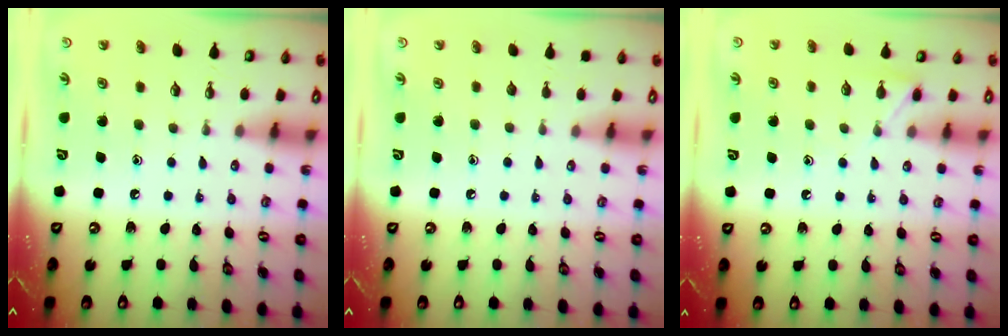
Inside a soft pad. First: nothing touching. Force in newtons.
{"total": 0.0}
{"total": 5.6, "press": 5.6, "slide": 0.7}